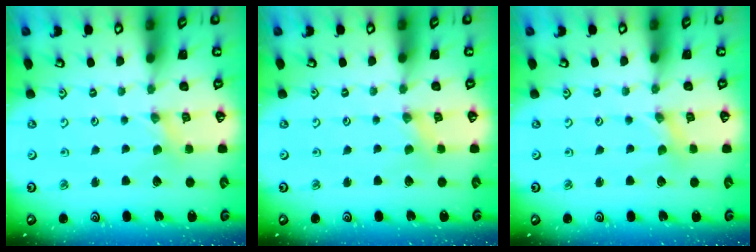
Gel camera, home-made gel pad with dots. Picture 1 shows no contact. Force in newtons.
{"total": 0.0}
{"total": 0.0}